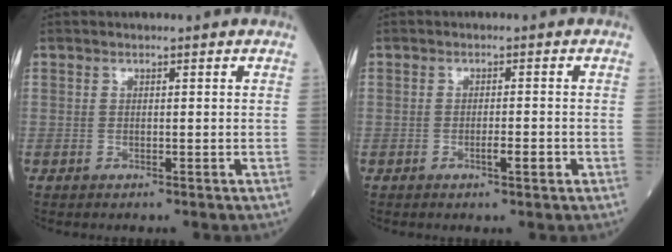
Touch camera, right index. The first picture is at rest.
{"total": 2.2, "force": [-0.9, 0.3, 2.0], "torque": [-0.032, 0.000, -0.014]}